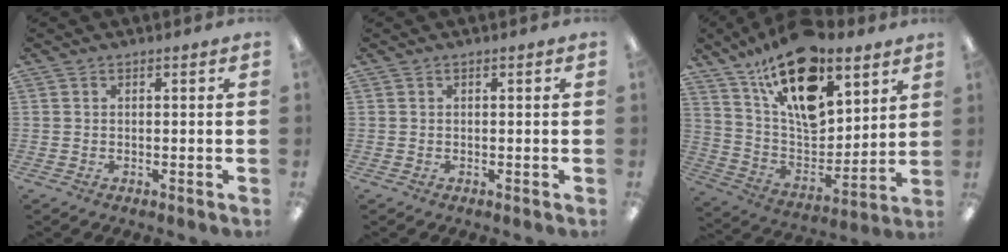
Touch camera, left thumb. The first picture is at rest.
{"total": 0.0}
{"total": 21.2, "force": [12.8, 10.4, 13.4], "torque": [-0.234, -0.073, 0.225]}